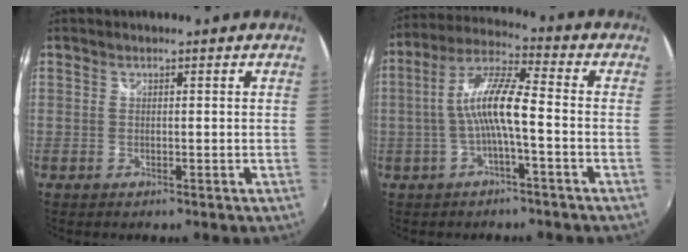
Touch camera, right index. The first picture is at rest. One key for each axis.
{"total": 9.5, "fx": -1.8, "fy": 1.3, "fz": 9.2, "tx": -0.196, "ty": 0.016, "tz": -0.032}